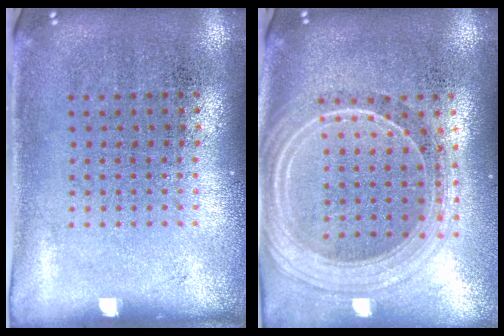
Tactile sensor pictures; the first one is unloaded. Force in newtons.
{"total": 2.3, "press": 2.0, "slide": 1.1}